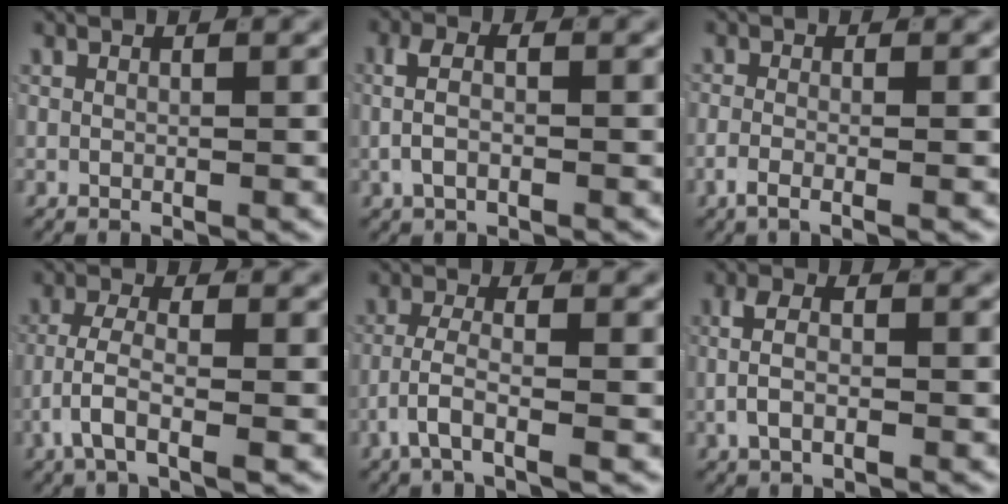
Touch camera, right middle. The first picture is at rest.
{"total": 3.0, "force": [-0.3, 1.6, 2.6], "torque": [-0.046, -0.003, -0.007]}
{"total": 2.4, "force": [-1.5, 0.4, 1.8], "torque": [-0.038, -0.007, -0.026]}
{"total": 3.9, "force": [-1.4, 1.2, 3.5], "torque": [-0.078, -0.010, -0.024]}
{"total": 3.5, "force": [-1.8, 0.6, 2.9], "torque": [-0.066, -0.010, -0.030]}
{"total": 3.4, "force": [-0.5, 1.9, 2.8], "torque": [-0.048, -0.003, -0.010]}